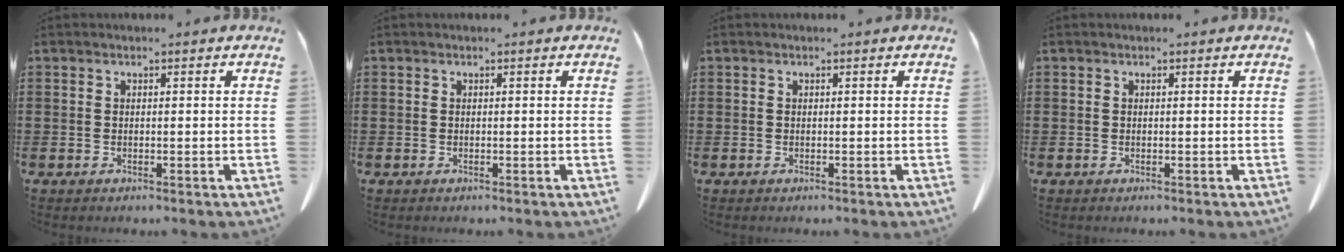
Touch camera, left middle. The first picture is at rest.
{"total": 0.0}
{"total": 0.0}
{"total": 0.0}